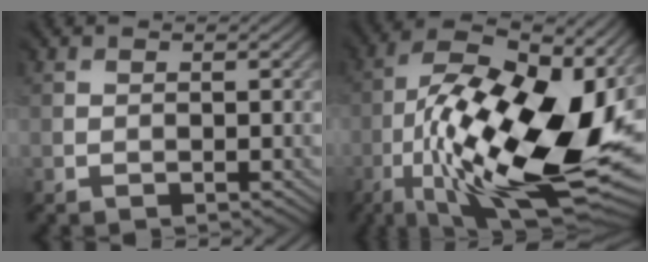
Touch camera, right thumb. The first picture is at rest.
{"total": 20.0, "force": [-4.0, 7.8, 17.9], "torque": [-0.302, 0.006, -0.072]}